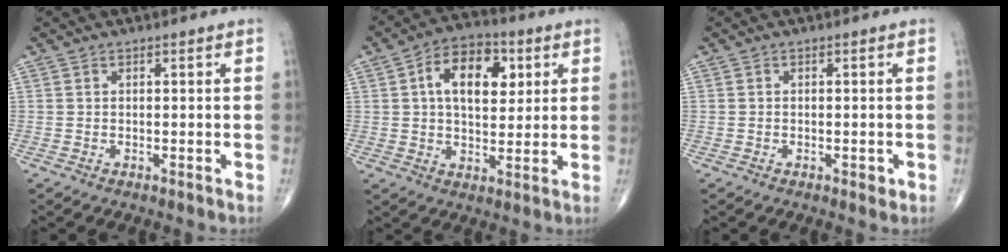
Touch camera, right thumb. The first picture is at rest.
{"total": 12.7, "force": [3.5, 7.6, 9.6], "torque": [-0.129, 0.003, 0.051]}
{"total": 1.3, "force": [-0.5, 0.7, 1.0], "torque": [-0.011, -0.001, -0.006]}